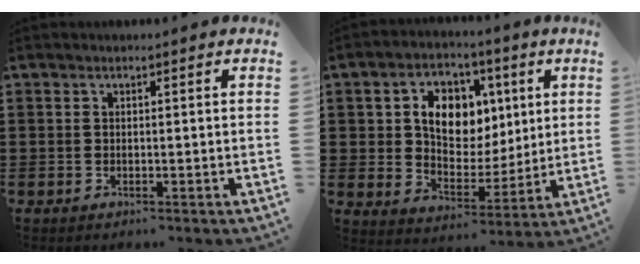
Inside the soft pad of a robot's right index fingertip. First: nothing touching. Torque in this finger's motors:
{"motor_torque": [1.26, 0.16, 1.05, 0.21]}